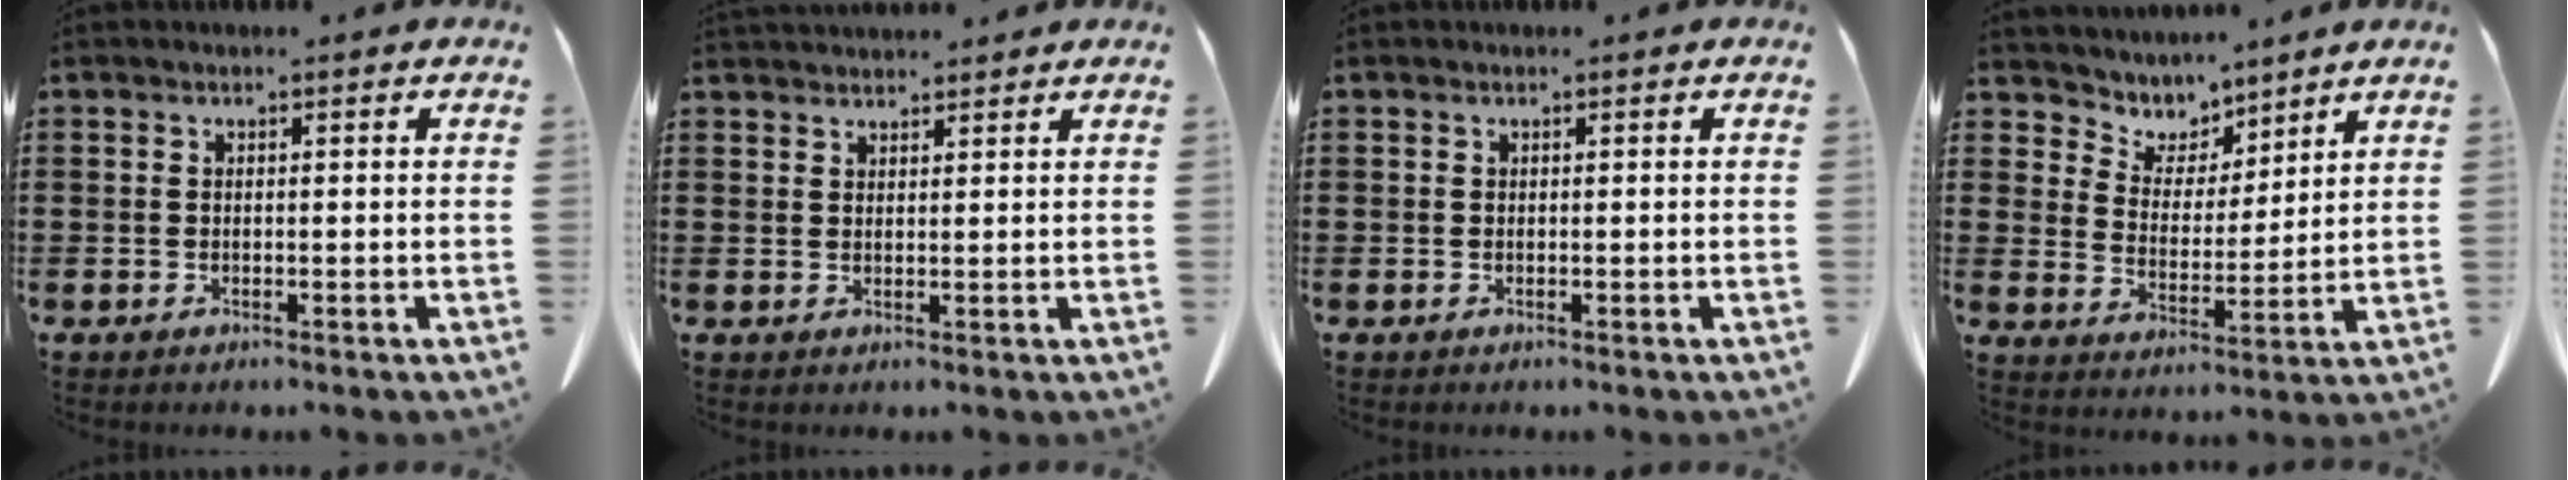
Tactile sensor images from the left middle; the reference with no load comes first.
{"total": 2.0, "force": [2.0, 0.2, 0.1], "torque": [-0.006, -0.001, 0.038]}
{"total": 0.0}
{"total": 5.0, "force": [4.5, 2.2, -0.4], "torque": [-0.027, -0.032, 0.078]}